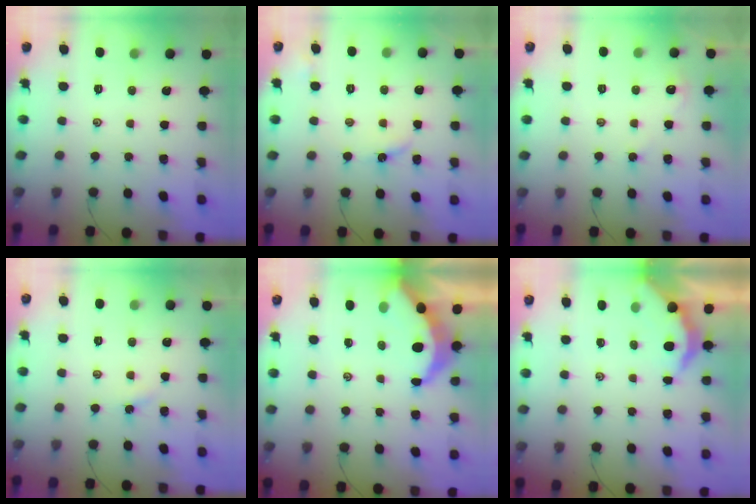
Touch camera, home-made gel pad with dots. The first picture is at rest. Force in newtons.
{"total": 3.5, "press": 3.5, "slide": 0.4}
{"total": 2.3, "press": 2.3, "slide": 0.2}
{"total": 1.4, "press": 1.4, "slide": 0.2}
{"total": 5.9, "press": 5.9, "slide": 0.1}
{"total": 2.3, "press": 2.3, "slide": 0.2}